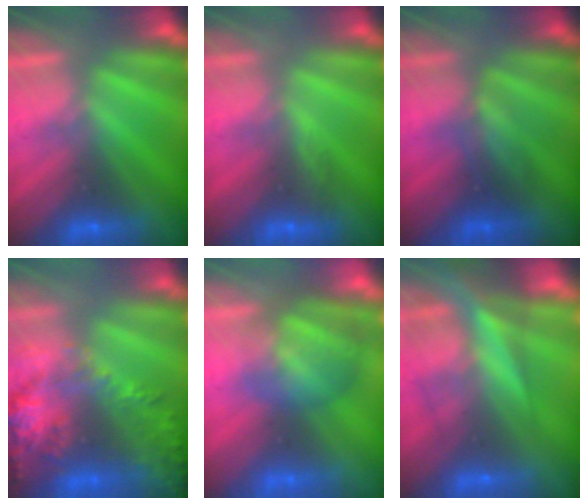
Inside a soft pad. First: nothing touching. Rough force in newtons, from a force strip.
{"total": 2.9}
{"total": 3.3}
{"total": 8.7}
{"total": 2.9}
{"total": 6.9}